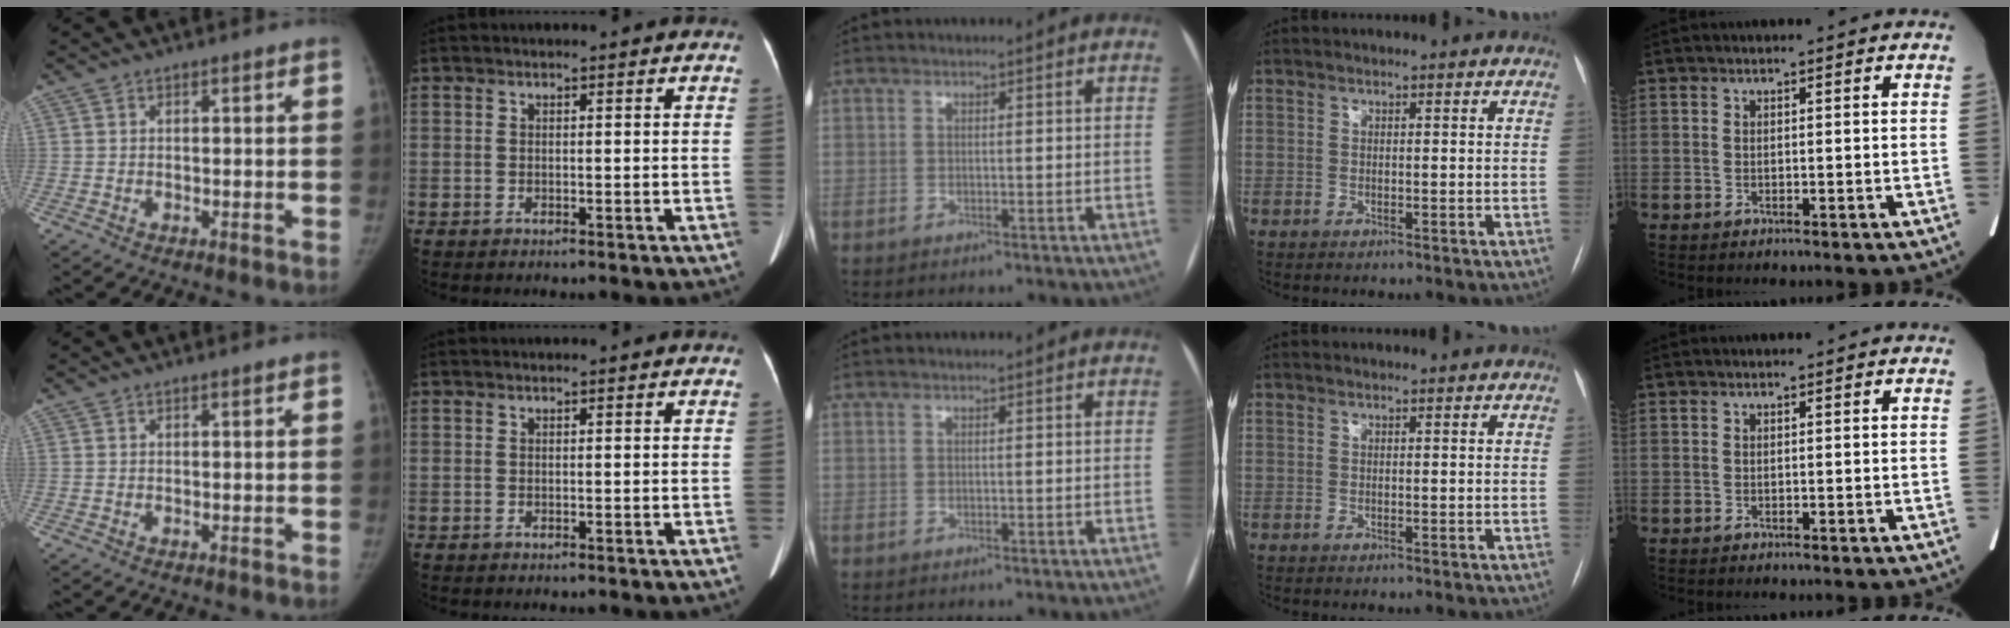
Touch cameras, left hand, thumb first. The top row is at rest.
{}